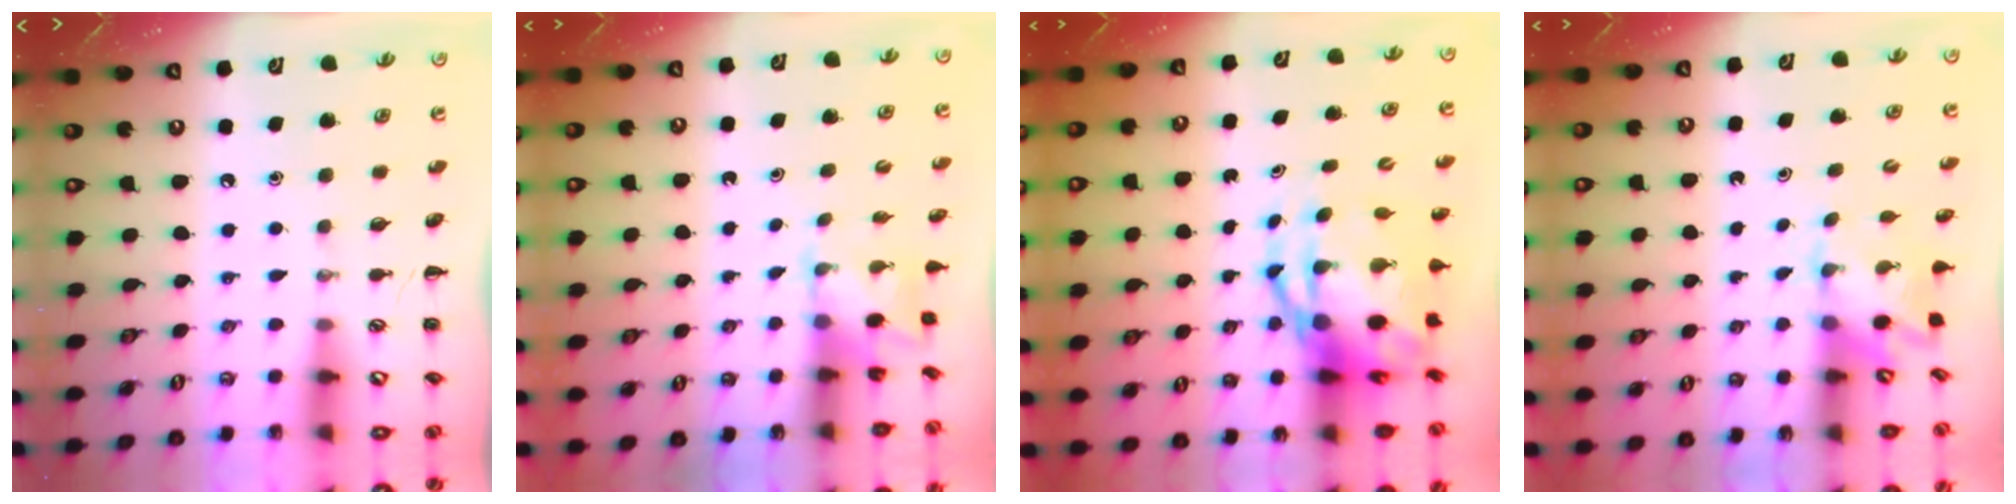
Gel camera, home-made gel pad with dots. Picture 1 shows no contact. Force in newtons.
{"total": 1.7, "press": 1.6, "slide": 0.6}
{"total": 9.1, "press": 8.8, "slide": 2.6}
{"total": 2.6, "press": 2.4, "slide": 1.1}